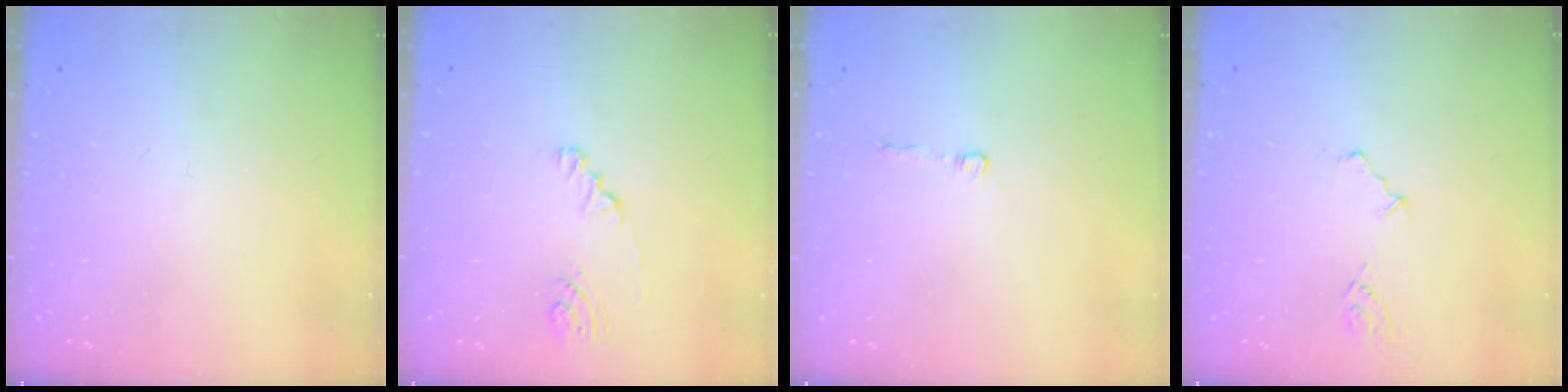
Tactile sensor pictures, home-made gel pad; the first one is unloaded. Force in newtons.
{"total": 1.5, "press": 1.5, "slide": 0.1}
{"total": 2.3, "press": 2.3, "slide": 0.2}
{"total": 2.7, "press": 2.5, "slide": 1.2}